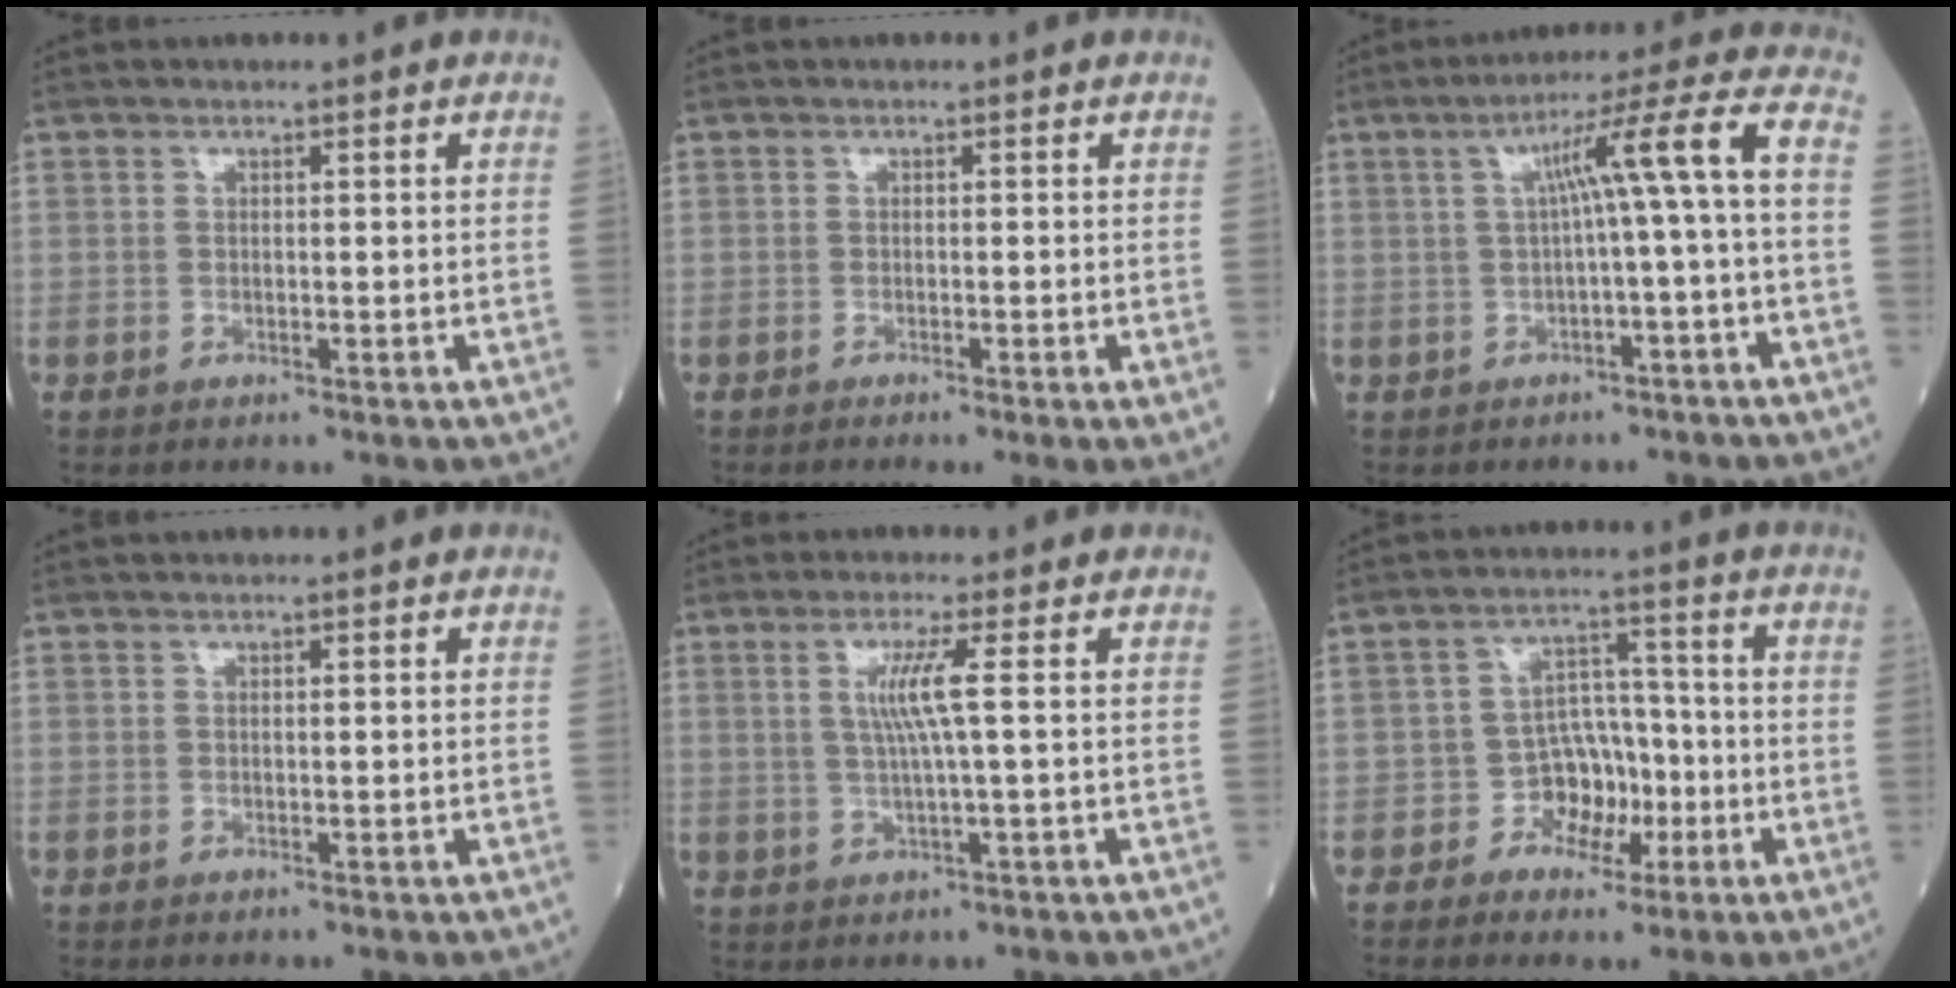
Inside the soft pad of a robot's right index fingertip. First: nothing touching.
{"total": 1.8, "force": [-1.1, -0.2, 1.4], "torque": [-0.016, -0.002, -0.017]}
{"total": 8.6, "force": [-0.3, -1.1, 8.5], "torque": [-0.130, 0.028, 0.000]}
{"total": 0.0}
{"total": 4.7, "force": [1.0, -0.9, 4.5], "torque": [-0.093, -0.001, 0.021]}
{"total": 6.4, "force": [-2.3, 4.9, 3.4], "torque": [-0.050, 0.020, -0.040]}